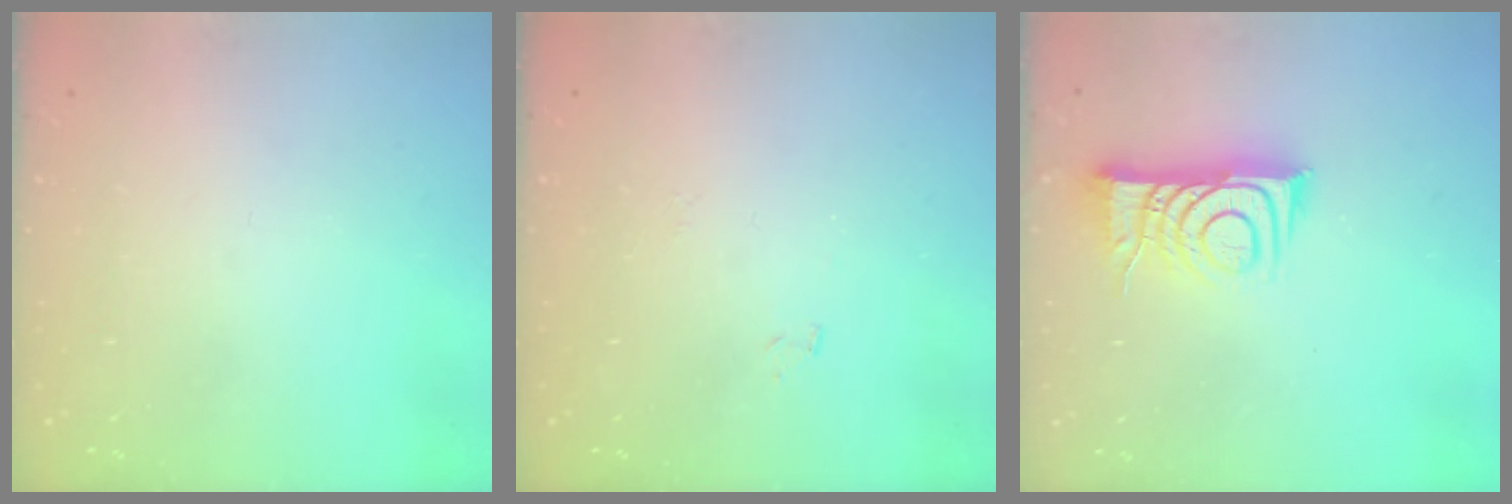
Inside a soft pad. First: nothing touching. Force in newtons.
{"total": 4.1, "press": 4.1, "slide": 0.4}
{"total": 9.8, "press": 9.8, "slide": 1.2}